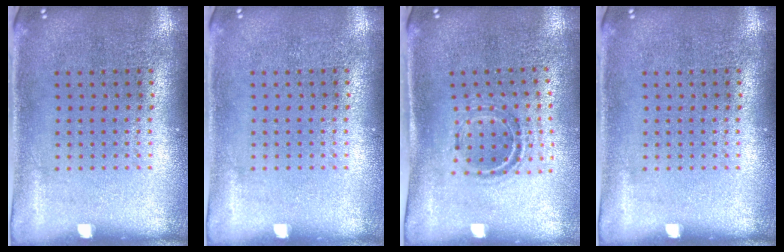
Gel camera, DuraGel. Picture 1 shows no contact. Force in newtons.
{"total": 0.0}
{"total": 1.0, "press": 0.9, "slide": 0.3}
{"total": 0.0}